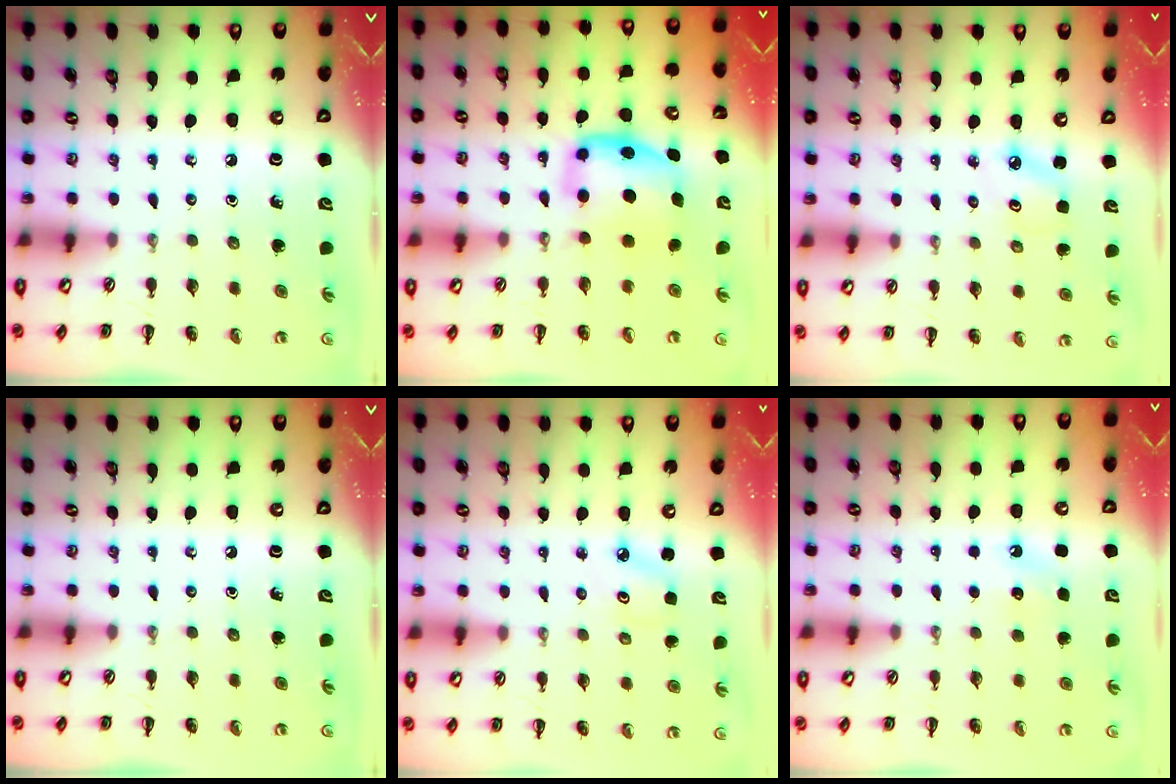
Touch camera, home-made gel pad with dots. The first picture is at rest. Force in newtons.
{"total": 6.2, "press": 6.2, "slide": 0.8}
{"total": 3.0, "press": 2.9, "slide": 0.6}
{"total": 0.0}
{"total": 3.1, "press": 3.0, "slide": 0.5}
{"total": 6.2, "press": 6.0, "slide": 1.8}